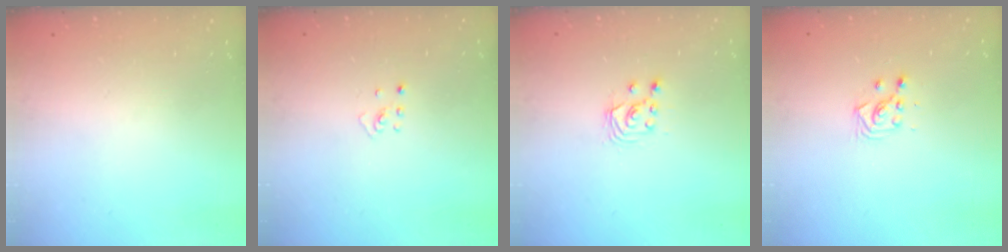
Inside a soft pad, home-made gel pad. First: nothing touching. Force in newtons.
{"total": 2.5, "press": 2.4, "slide": 0.5}
{"total": 2.9, "press": 2.9, "slide": 0.2}
{"total": 3.4, "press": 3.3, "slide": 1.0}